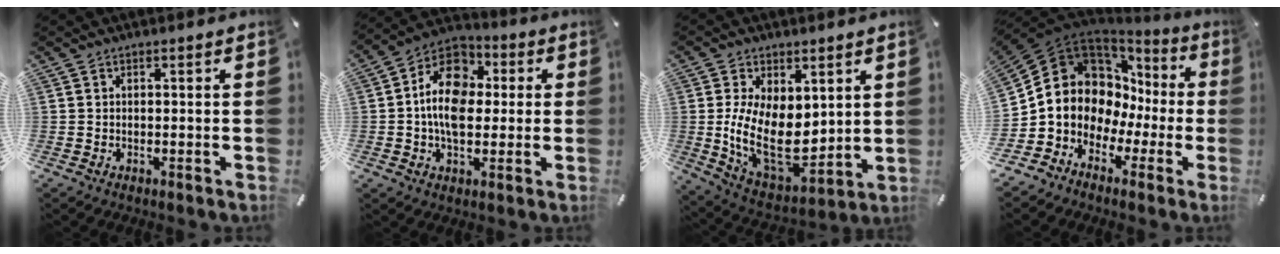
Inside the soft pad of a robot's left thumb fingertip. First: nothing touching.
{"total": 14.7, "force": [0.1, 10.6, 10.2], "torque": [-0.183, 0.011, 0.000]}
{"total": 17.0, "force": [1.3, 10.9, 12.9], "torque": [-0.245, -0.037, 0.029]}
{"total": 10.4, "force": [1.0, 10.0, 2.9], "torque": [-0.069, -0.041, 0.027]}